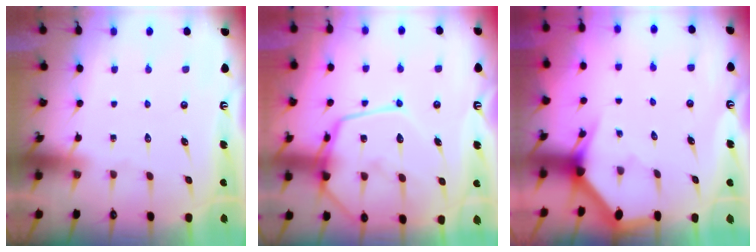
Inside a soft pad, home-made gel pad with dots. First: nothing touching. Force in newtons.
{"total": 18.2, "press": 18.2, "slide": 1.6}
{"total": 3.1, "press": 3.1, "slide": 0.2}